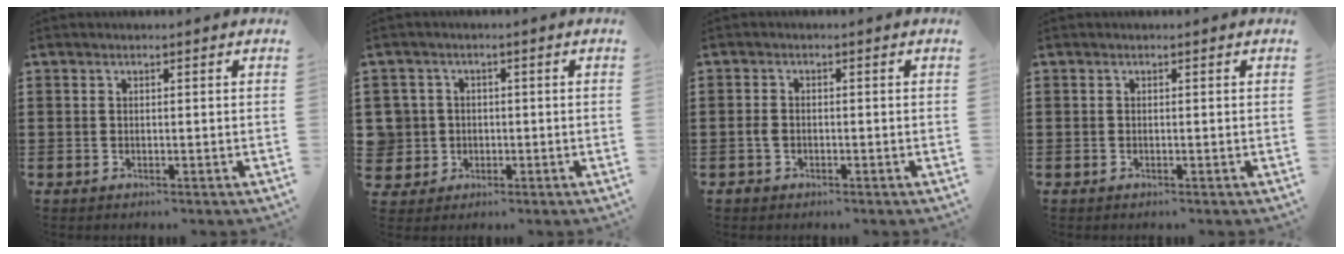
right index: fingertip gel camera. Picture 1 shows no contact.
{"total": 3.9, "force": [-0.2, 3.8, 0.3], "torque": [-0.035, 0.007, -0.006]}
{"total": 1.6, "force": [-0.6, 1.2, 0.9], "torque": [-0.029, -0.004, -0.014]}
{"total": 0.0}